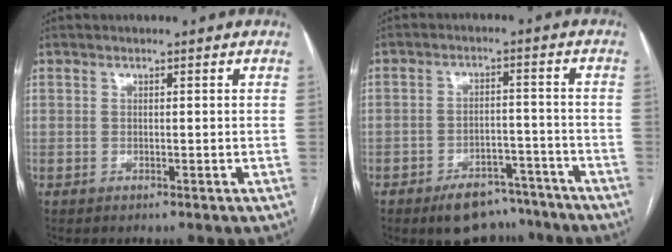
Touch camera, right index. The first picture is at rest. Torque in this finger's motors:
{"motor_torque": [0.75, -0.33, 0.25, 0.03]}